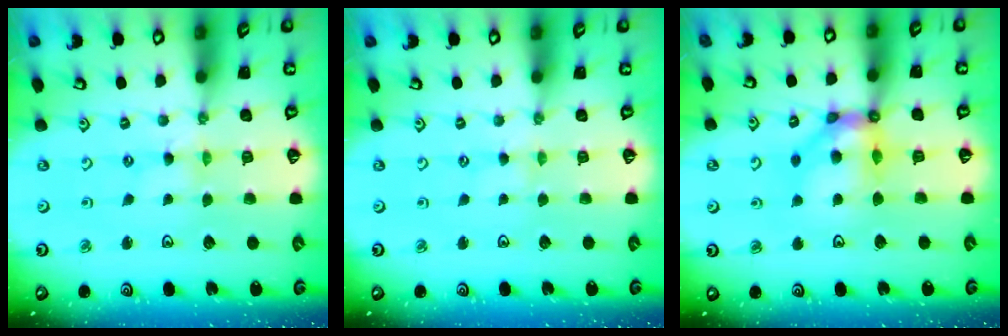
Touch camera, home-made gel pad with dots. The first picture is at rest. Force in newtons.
{"total": 1.2, "press": 1.2, "slide": 0.3}
{"total": 11.1, "press": 10.9, "slide": 1.5}